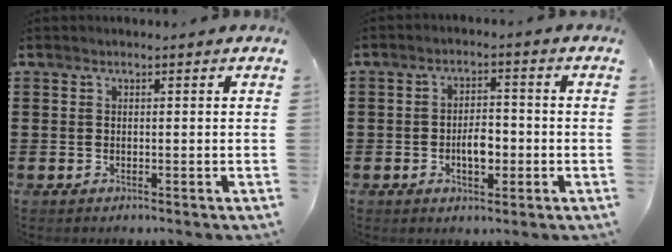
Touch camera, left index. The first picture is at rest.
{"total": 4.6, "force": [-1.1, 2.4, 3.8], "torque": [-0.052, -0.001, -0.024]}